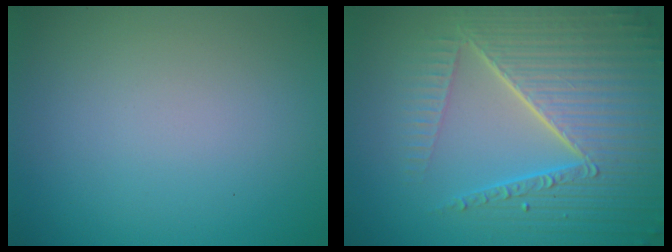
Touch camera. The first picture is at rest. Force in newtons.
{"total": 8.6, "press": 6.0, "slide": 6.2}